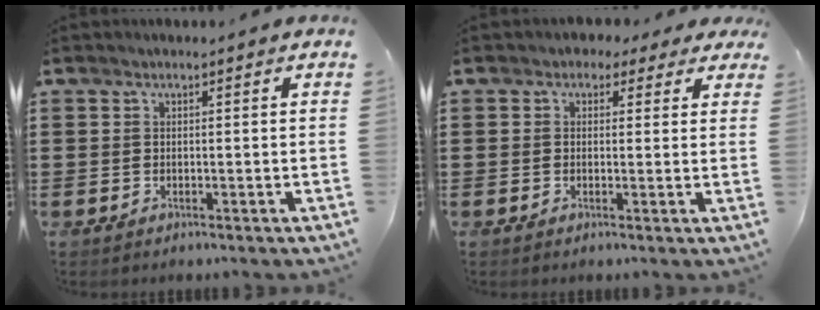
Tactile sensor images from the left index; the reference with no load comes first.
{"total": 1.9, "force": [0.9, 1.6, 0.6], "torque": [-0.019, 0.010, 0.015]}